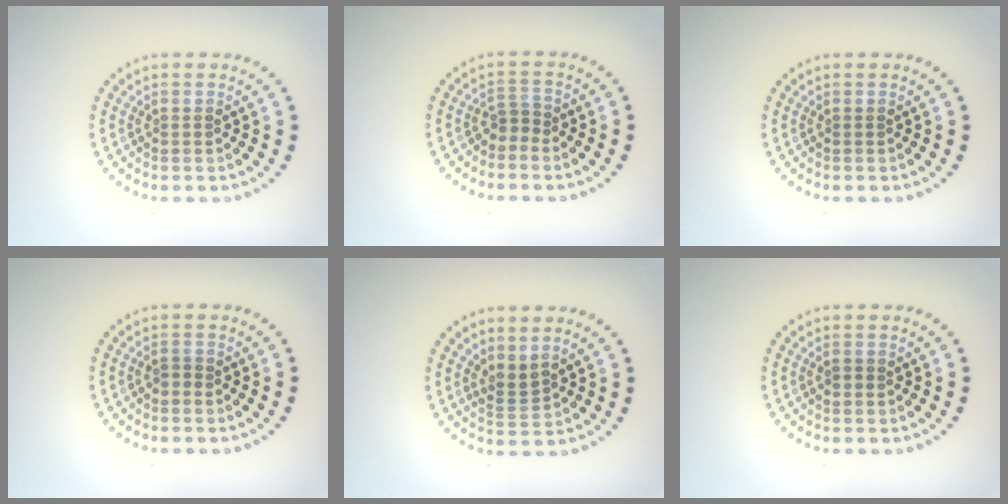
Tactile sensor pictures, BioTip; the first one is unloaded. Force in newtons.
{"total": 1.4, "press": 1.0, "slide": 1.0}
{"total": 0.0}
{"total": 0.7, "press": 0.6, "slide": 0.4}
{"total": 1.8, "press": 1.4, "slide": 1.2}
{"total": 0.8, "press": 0.7, "slide": 0.3}